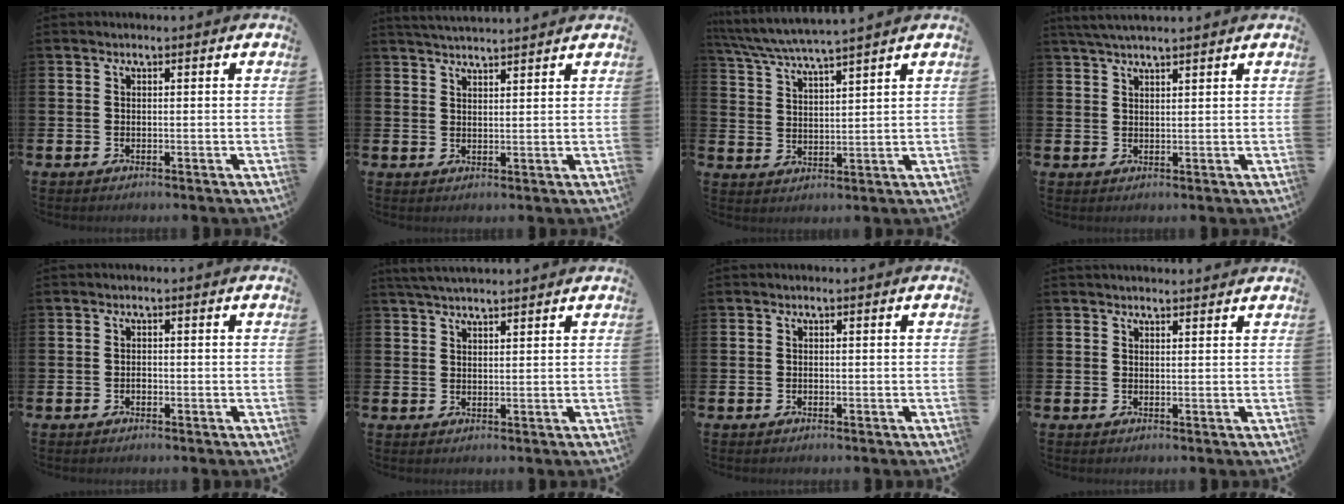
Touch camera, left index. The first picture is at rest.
{"total": 3.1, "force": [3.1, -0.1, 0.2], "torque": [-0.012, -0.014, 0.058]}
{"total": 5.3, "force": [5.1, -0.4, 1.5], "torque": [-0.048, -0.029, 0.087]}
{"total": 3.2, "force": [2.9, 0.1, 1.2], "torque": [-0.032, -0.002, 0.055]}
{"total": 0.8, "force": [-0.4, 0.5, 0.4], "torque": [-0.011, 0.001, -0.007]}
{"total": 3.4, "force": [3.2, 0.4, 1.1], "torque": [-0.023, -0.009, 0.058]}
{"total": 0.0}
{"total": 1.4, "force": [1.4, 0.1, 0.1], "torque": [0.003, -0.006, 0.024]}